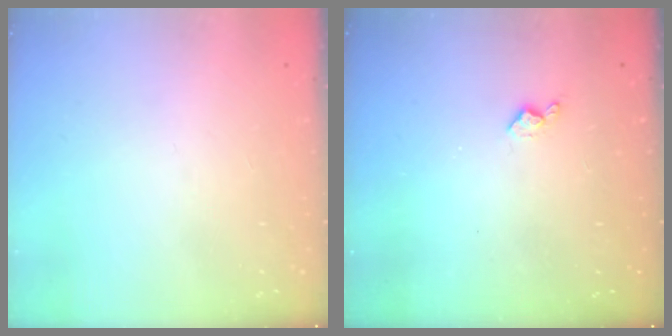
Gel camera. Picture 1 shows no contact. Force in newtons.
{"total": 3.9, "press": 3.8, "slide": 0.7}